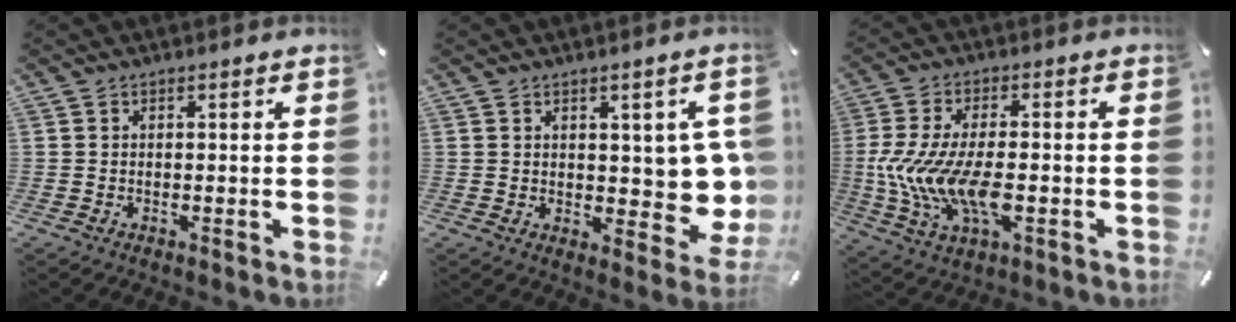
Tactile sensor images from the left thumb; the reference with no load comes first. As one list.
[{"total": 7.2, "force": [2.0, 5.1, 4.7], "torque": [-0.033, -0.016, 0.039]}, {"total": 14.0, "force": [-2.5, 6.8, 12.0], "torque": [-0.257, -0.009, -0.041]}]